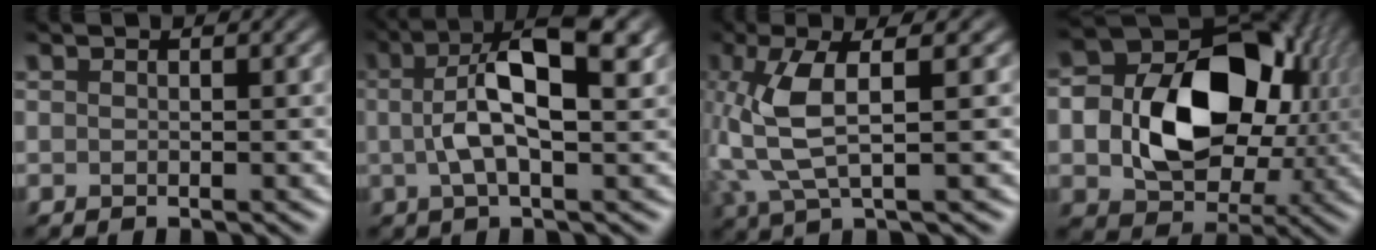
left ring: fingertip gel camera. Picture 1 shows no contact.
{"total": 7.8, "force": [1.4, 2.7, 7.1], "torque": [-0.133, 0.010, 0.016]}
{"total": 5.9, "force": [1.1, 1.5, 5.6], "torque": [-0.131, 0.005, 0.023]}
{"total": 13.4, "force": [0.3, 9.8, 9.1], "torque": [-0.156, -0.003, 0.006]}